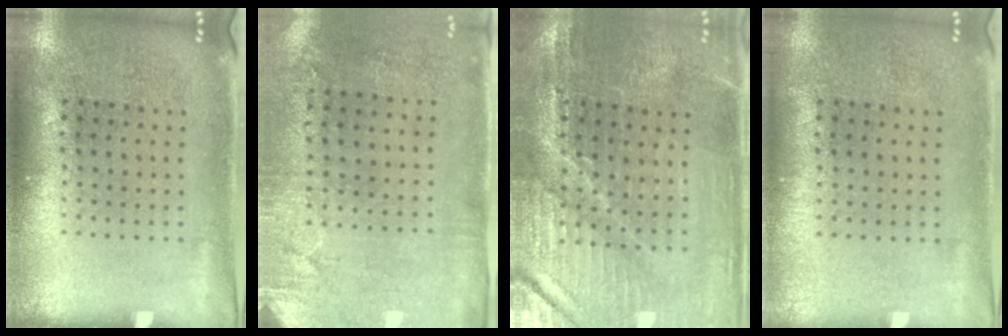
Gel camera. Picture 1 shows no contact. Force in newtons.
{"total": 2.9, "press": 2.3, "slide": 1.7}
{"total": 3.1, "press": 3.1, "slide": 0.5}
{"total": 0.0}